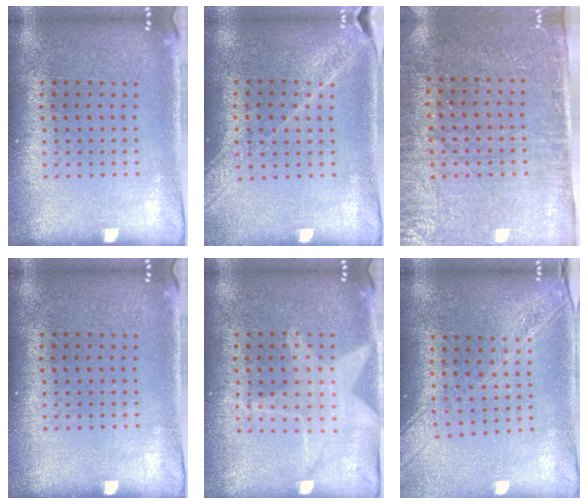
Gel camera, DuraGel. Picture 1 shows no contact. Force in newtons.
{"total": 1.6, "press": 1.5, "slide": 0.4}
{"total": 3.0, "press": 2.6, "slide": 1.4}
{"total": 0.0}
{"total": 1.3, "press": 1.2, "slide": 0.3}
{"total": 2.0, "press": 1.8, "slide": 1.0}